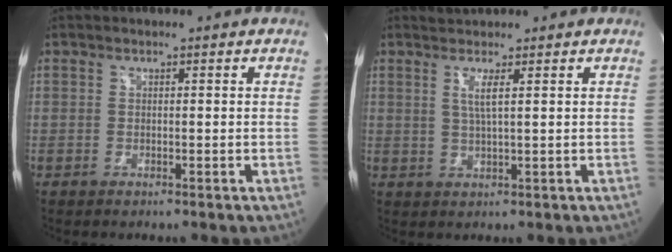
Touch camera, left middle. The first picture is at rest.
{"total": 4.1, "force": [2.2, -0.1, 3.4], "torque": [-0.074, -0.001, 0.041]}